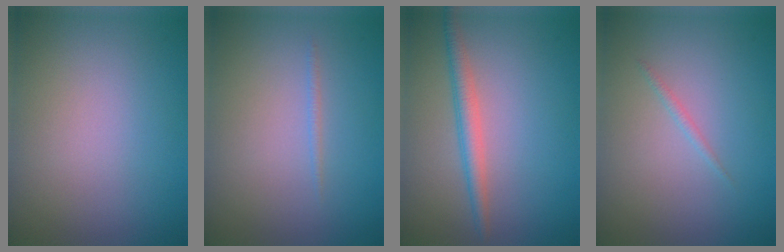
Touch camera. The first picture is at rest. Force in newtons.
{"total": 0.6, "press": 0.6, "slide": 0.1}
{"total": 2.3, "press": 2.3, "slide": 0.1}
{"total": 0.6, "press": 0.6, "slide": 0.0}